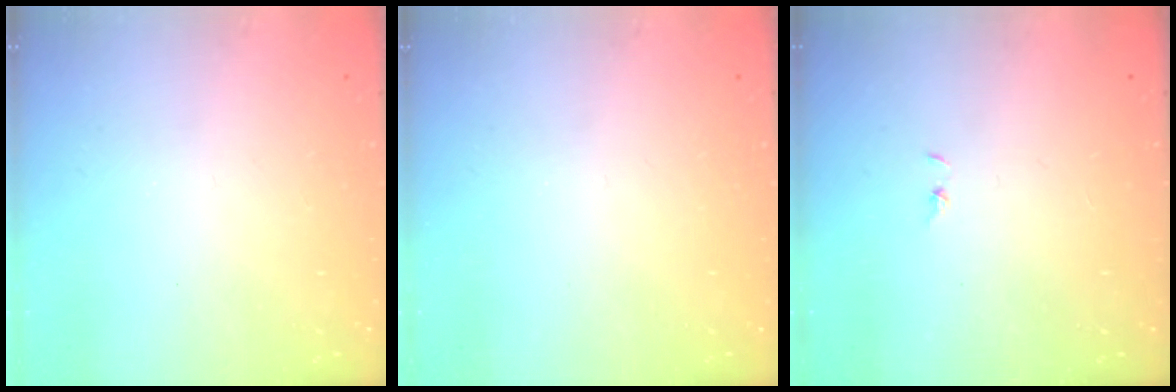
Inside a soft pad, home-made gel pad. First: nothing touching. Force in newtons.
{"total": 0.0}
{"total": 0.7, "press": 0.7, "slide": 0.1}